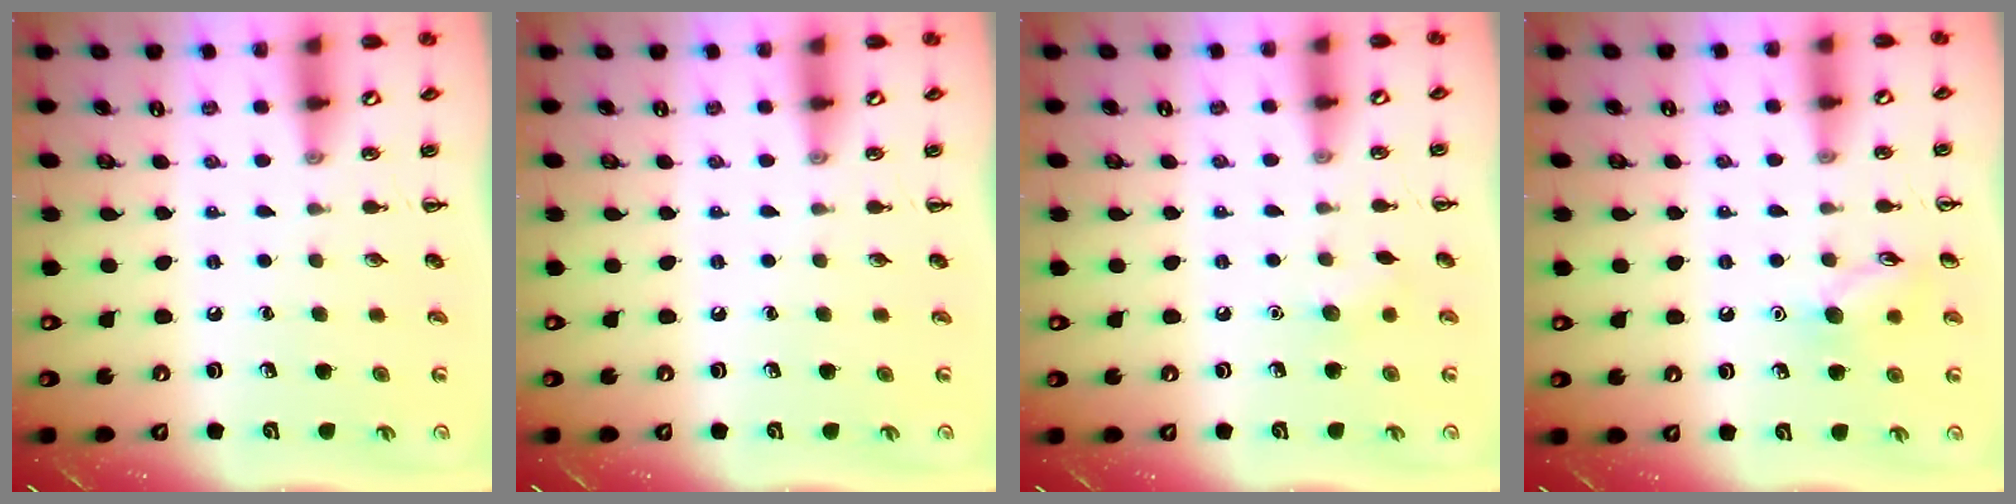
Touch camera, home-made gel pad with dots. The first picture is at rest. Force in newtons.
{"total": 0.0}
{"total": 5.1, "press": 4.9, "slide": 1.4}
{"total": 8.6, "press": 8.5, "slide": 0.8}